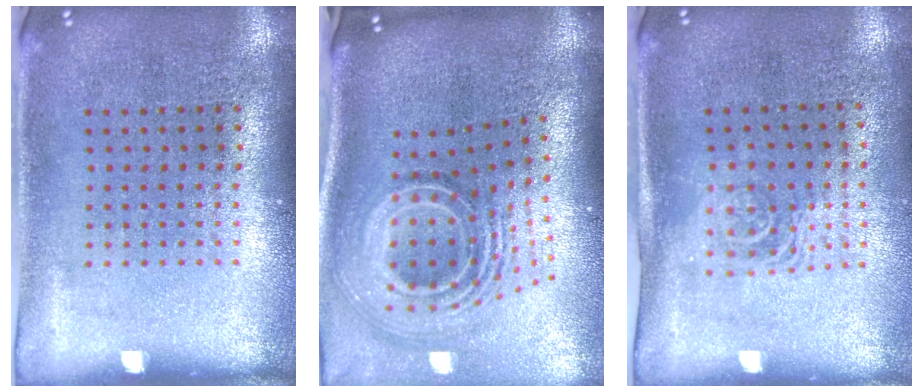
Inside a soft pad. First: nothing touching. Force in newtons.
{"total": 2.8, "press": 1.8, "slide": 2.1}
{"total": 1.6, "press": 1.3, "slide": 0.9}